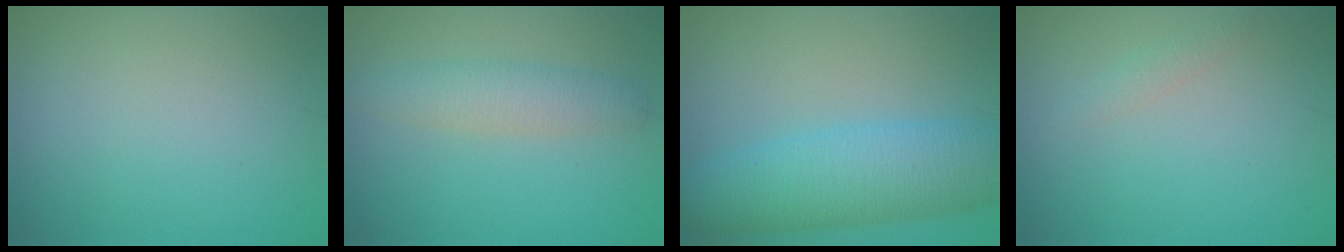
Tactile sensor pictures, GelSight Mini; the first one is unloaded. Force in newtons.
{"total": 3.0, "press": 3.0, "slide": 0.1}
{"total": 7.4, "press": 7.4, "slide": 0.2}
{"total": 1.0, "press": 0.9, "slide": 0.1}